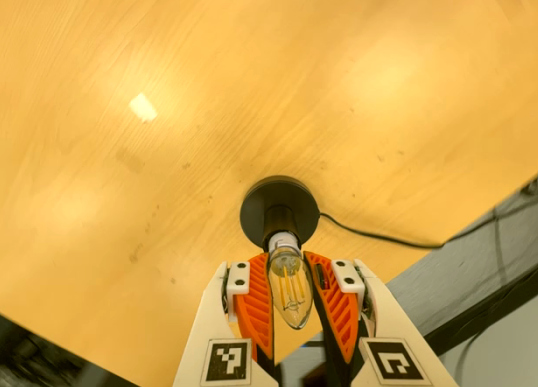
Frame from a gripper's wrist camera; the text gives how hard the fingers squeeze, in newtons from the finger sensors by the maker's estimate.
{"total": 16.2, "left": 15.5, "right": 16.8}